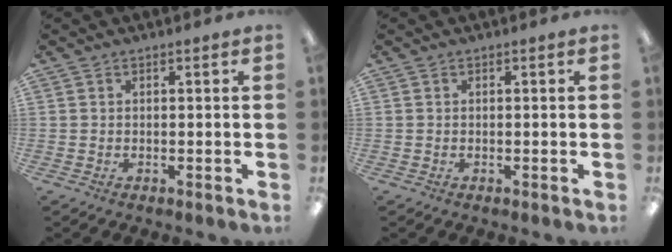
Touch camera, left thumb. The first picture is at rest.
{"total": 0.0}